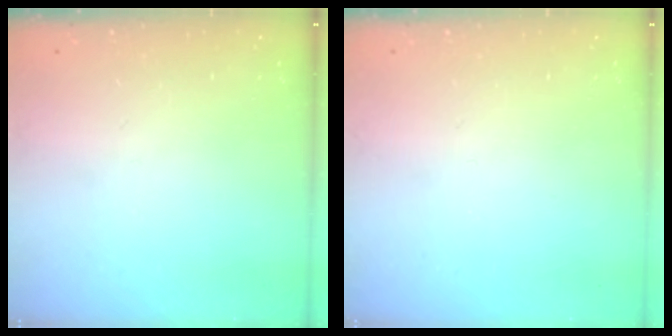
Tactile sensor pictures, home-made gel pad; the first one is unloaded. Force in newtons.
{"total": 0.0}